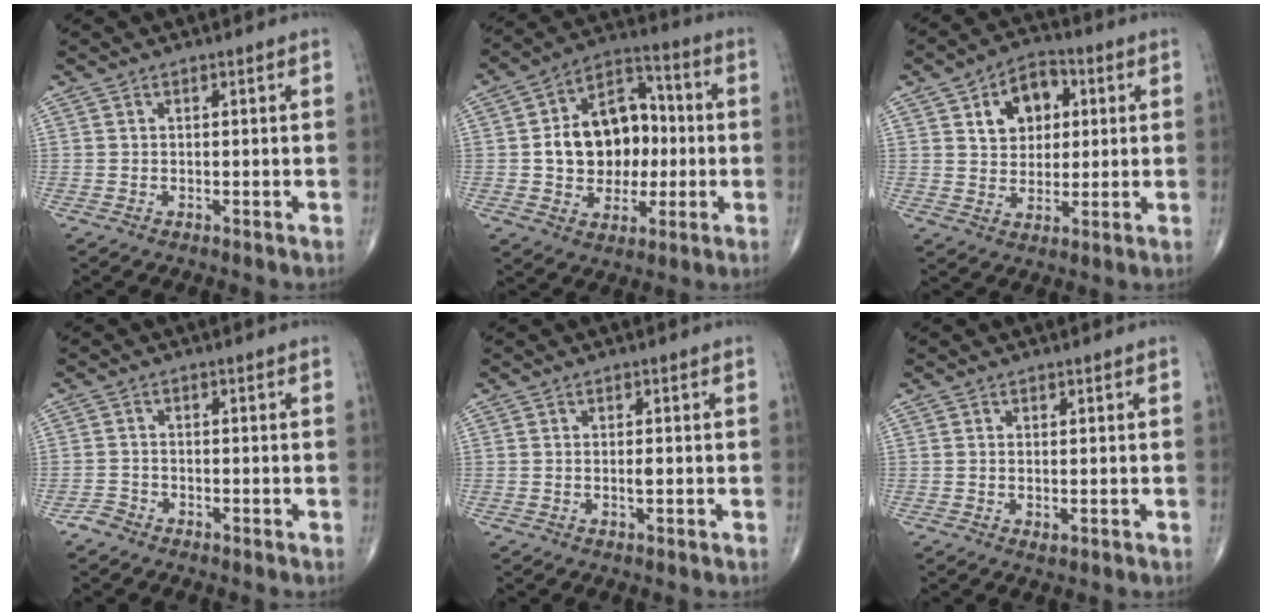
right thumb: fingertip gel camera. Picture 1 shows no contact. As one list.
[{"total": 16.1, "force": [-0.1, 12.0, 10.7], "torque": [-0.122, 0.033, 0.001]}, {"total": 9.9, "force": [3.2, 7.2, 6.0], "torque": [-0.057, -0.002, 0.049]}, {"total": 1.7, "force": [-1.5, 0.9, 0.1], "torque": [-0.003, 0.001, -0.032]}, {"total": 1.1, "force": [-0.1, 0.3, 1.0], "torque": [-0.017, -0.001, -0.002]}, {"total": 1.2, "force": [-0.2, 0.5, 1.0], "torque": [-0.020, -0.005, 0.000]}]